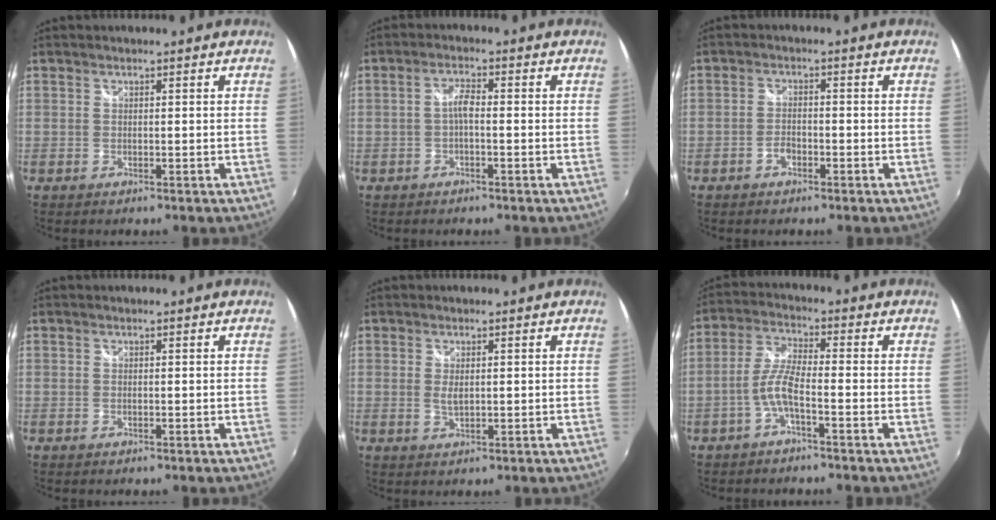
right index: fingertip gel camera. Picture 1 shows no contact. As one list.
[{"total": 2.5, "force": [-0.8, 0.6, 2.3], "torque": [-0.049, 0.007, -0.016]}, {"total": 2.5, "force": [-1.5, 1.3, 1.5], "torque": [-0.035, 0.003, -0.031]}, {"total": 0.0}, {"total": 2.4, "force": [0.1, 1.1, 2.1], "torque": [-0.038, -0.003, 0.003]}, {"total": 5.3, "force": [-2.5, 0.9, 4.6], "torque": [-0.105, 0.010, -0.049]}]